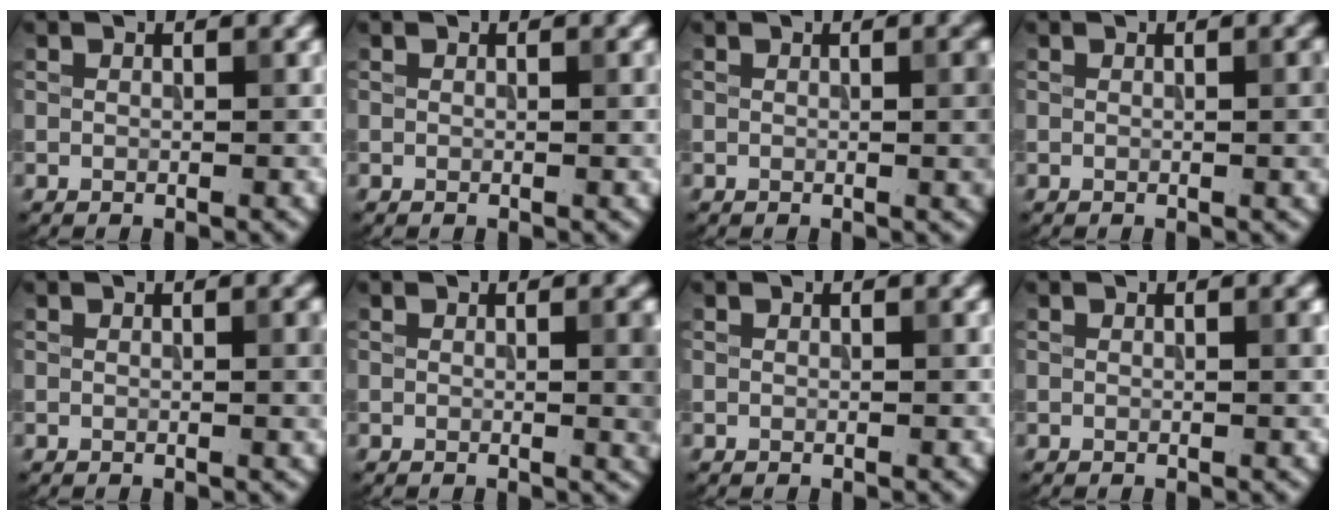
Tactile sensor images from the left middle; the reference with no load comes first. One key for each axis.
{"total": 0.7, "fx": 0.0, "fy": 0.1, "fz": 0.7, "tx": -0.007, "ty": 0.000, "tz": 0.000}
{"total": 2.7, "fx": 0.1, "fy": 0.7, "fz": 2.7, "tx": -0.027, "ty": 0.002, "tz": -0.002}
{"total": 1.9, "fx": 0.1, "fy": 0.4, "fz": 1.8, "tx": -0.020, "ty": 0.002, "tz": -0.001}
{"total": 1.5, "fx": 0.1, "fy": 0.3, "fz": 1.4, "tx": -0.016, "ty": 0.000, "tz": -0.001}
{"total": 2.7, "fx": 0.1, "fy": 0.6, "fz": 2.6, "tx": -0.026, "ty": 0.000, "tz": -0.003}
{"total": 0.0}
{"total": 0.6, "fx": 0.1, "fy": 0.0, "fz": 0.6, "tx": -0.007, "ty": 0.001, "tz": 0.000}